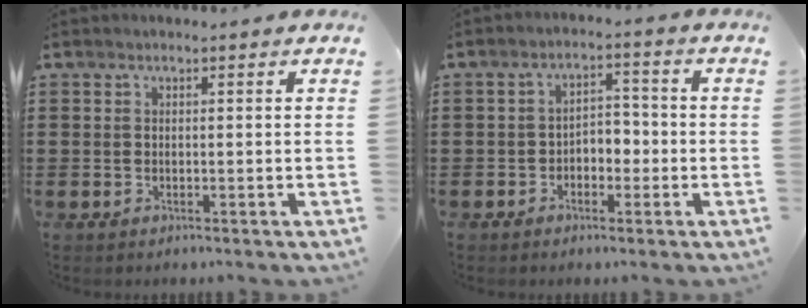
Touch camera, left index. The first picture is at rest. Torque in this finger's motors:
{"motor_torque": [0.18, 0.05, 0.27, 0.04]}